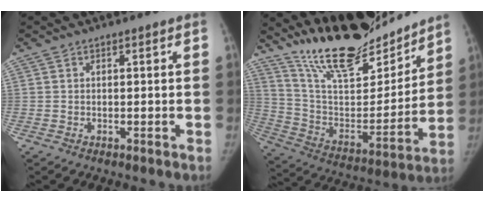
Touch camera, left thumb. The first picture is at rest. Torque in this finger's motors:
{"motor_torque": [0.31, -0.06, 1.38, -1.39, 0.07]}